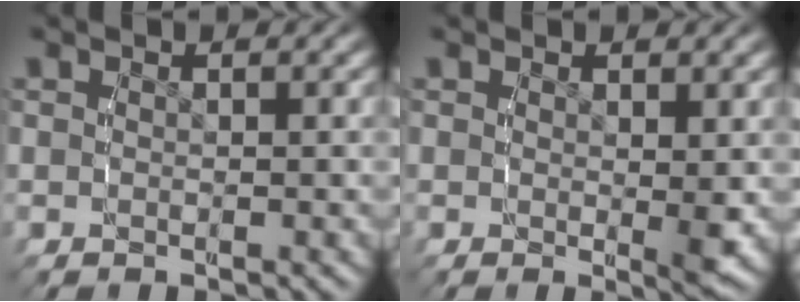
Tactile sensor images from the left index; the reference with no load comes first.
{"total": 1.4, "force": [0.5, -0.2, 1.2], "torque": [-0.008, -0.005, 0.006]}